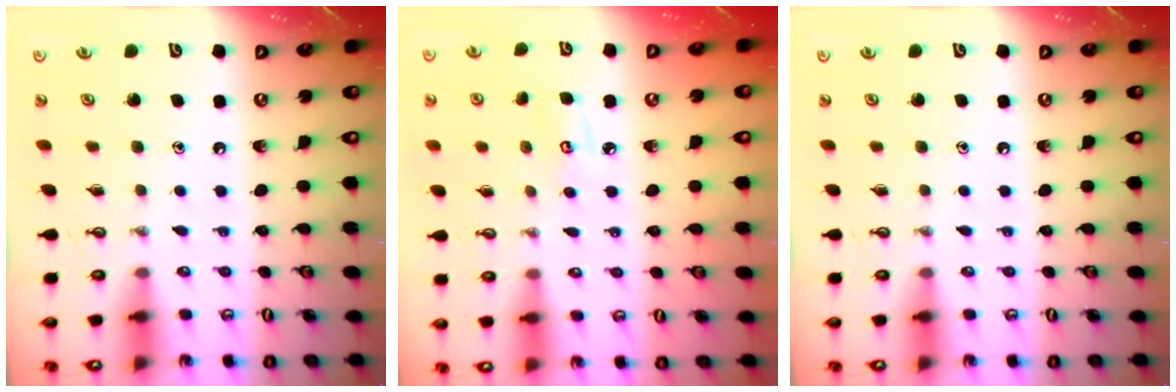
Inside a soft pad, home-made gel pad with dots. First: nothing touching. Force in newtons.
{"total": 6.3, "press": 6.3, "slide": 0.4}
{"total": 0.0}